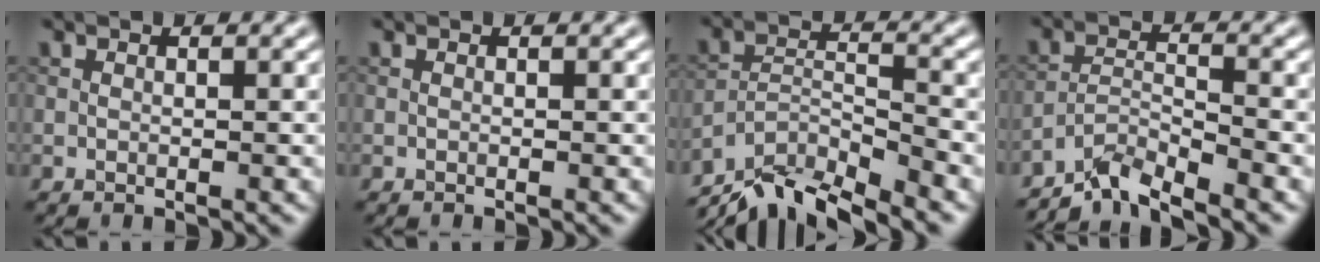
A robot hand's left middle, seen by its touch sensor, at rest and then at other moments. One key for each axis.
{"total": 0.0}
{"total": 8.1, "fx": -7.2, "fy": 1.7, "fz": 3.2, "tx": -0.059, "ty": -0.006, "tz": -0.126}
{"total": 5.0, "fx": -4.5, "fy": 0.7, "fz": 2.1, "tx": -0.035, "ty": -0.002, "tz": -0.088}